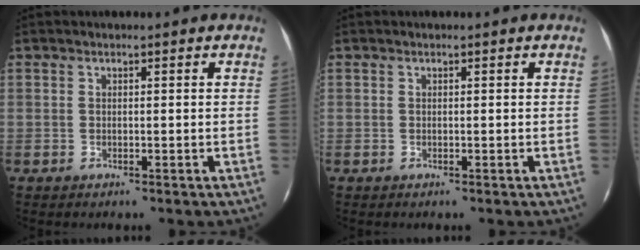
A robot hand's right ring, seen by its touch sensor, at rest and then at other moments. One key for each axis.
{"total": 0.0}